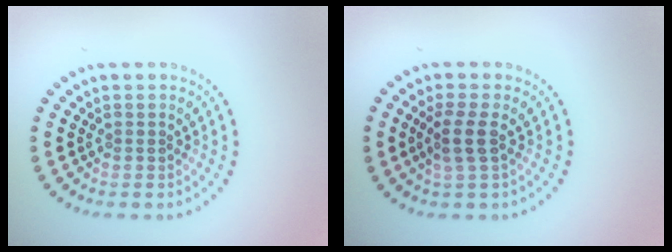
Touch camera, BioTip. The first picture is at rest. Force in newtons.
{"total": 2.2, "press": 2.0, "slide": 1.0}